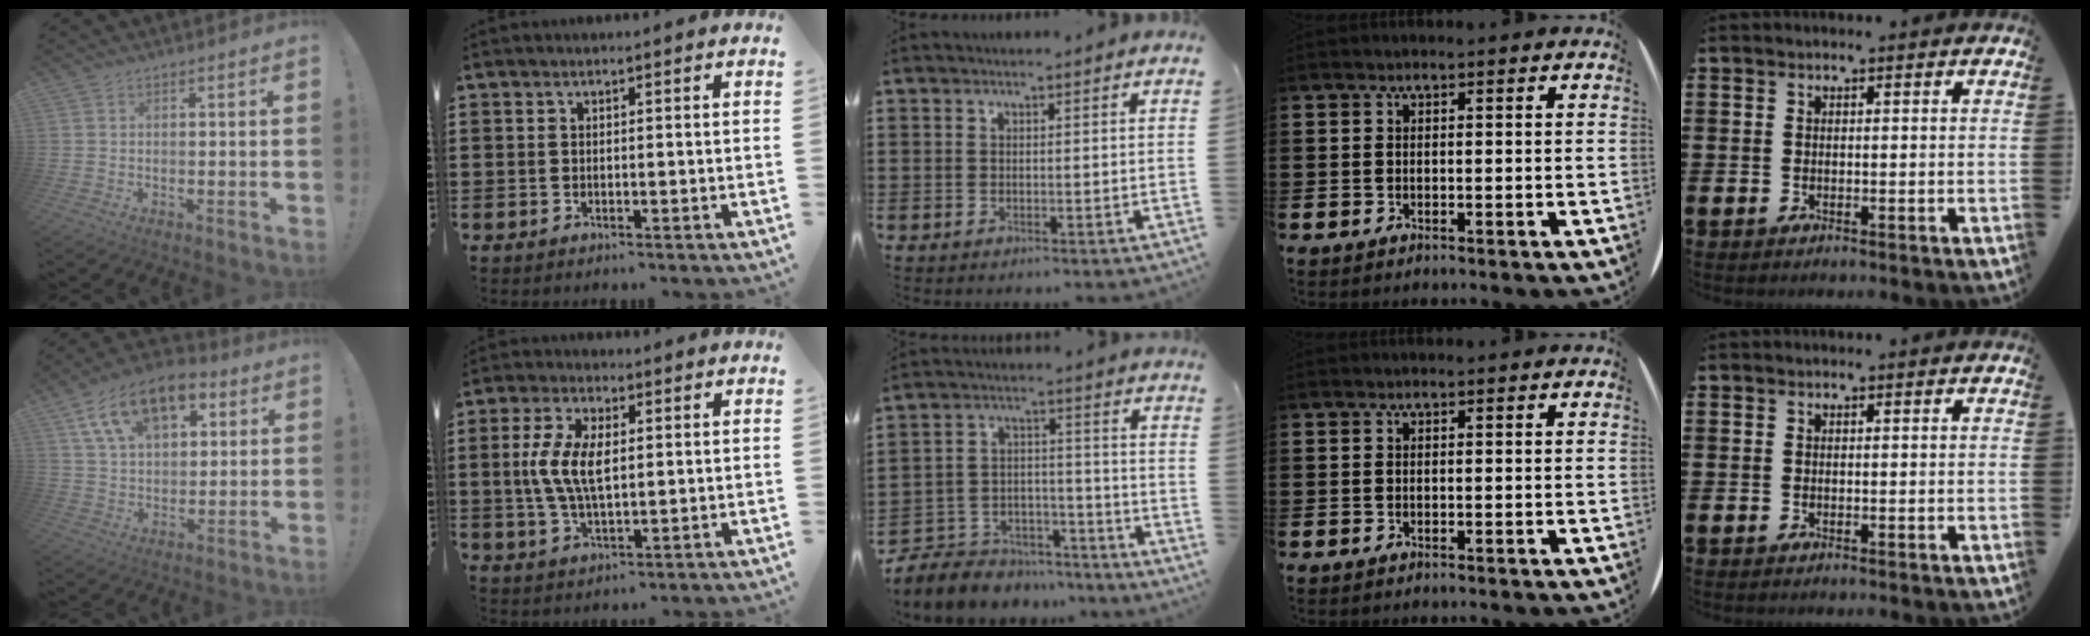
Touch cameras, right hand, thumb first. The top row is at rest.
{"thumb": {"total": 16.8, "force": [8.5, 9.9, 10.6], "torque": [-0.177, -0.027, 0.156]}, "index": {"total": 7.8, "force": [0.6, 3.6, 6.9], "torque": [-0.154, 0.006, 0.005]}, "middle": {"total": 6.3, "force": [-5.9, 2.4, 0.1], "torque": [-0.013, 0.013, -0.119]}}